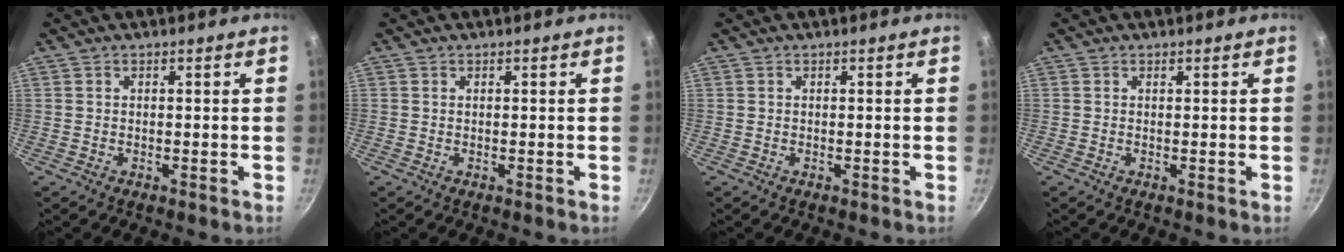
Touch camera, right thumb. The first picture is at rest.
{"total": 0.0}
{"total": 0.0}
{"total": 0.0}